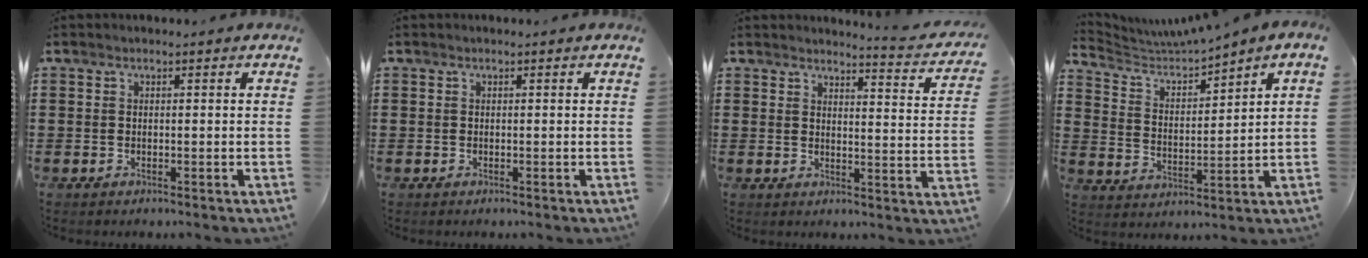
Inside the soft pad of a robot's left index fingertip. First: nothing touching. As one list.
[{"total": 0.0}, {"total": 3.5, "force": [3.3, -0.6, 1.1], "torque": [-0.022, -0.031, 0.050]}, {"total": 4.2, "force": [4.0, -0.3, 1.3], "torque": [-0.049, -0.032, 0.062]}]